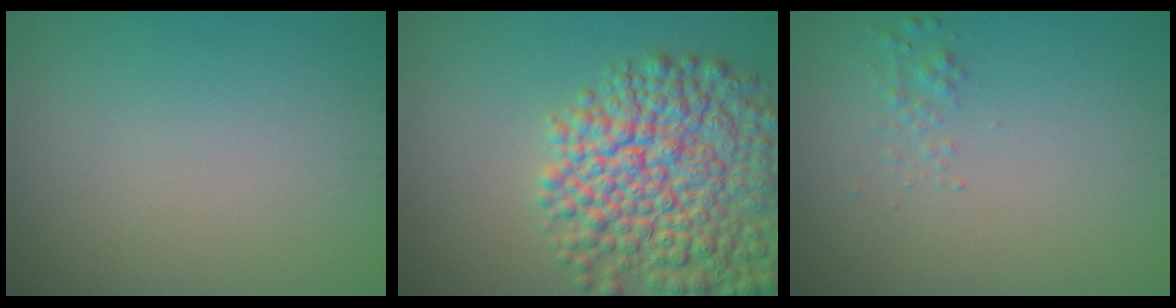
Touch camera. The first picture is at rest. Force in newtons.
{"total": 10.0, "press": 10.0, "slide": 0.6}
{"total": 1.0, "press": 1.0, "slide": 0.0}